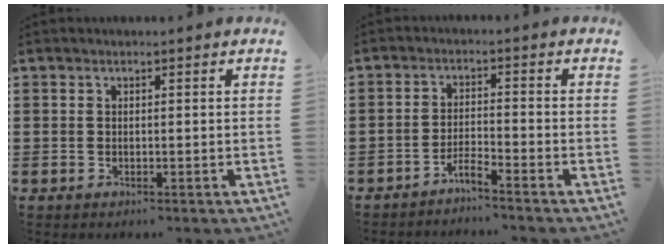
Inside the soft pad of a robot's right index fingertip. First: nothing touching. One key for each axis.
{"total": 2.9, "fx": -2.7, "fy": -0.3, "fz": 0.7, "tx": -0.018, "ty": 0.000, "tz": -0.056}